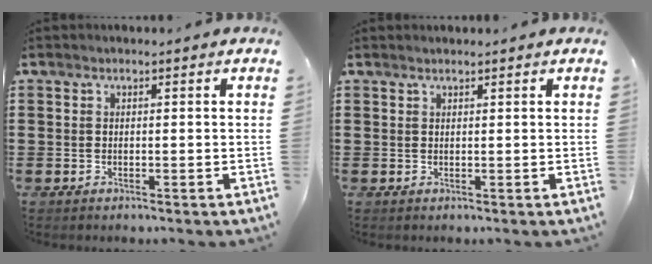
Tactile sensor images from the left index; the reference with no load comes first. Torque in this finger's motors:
{"motor_torque": [1.07, 1.04, 0.05, 0.00]}